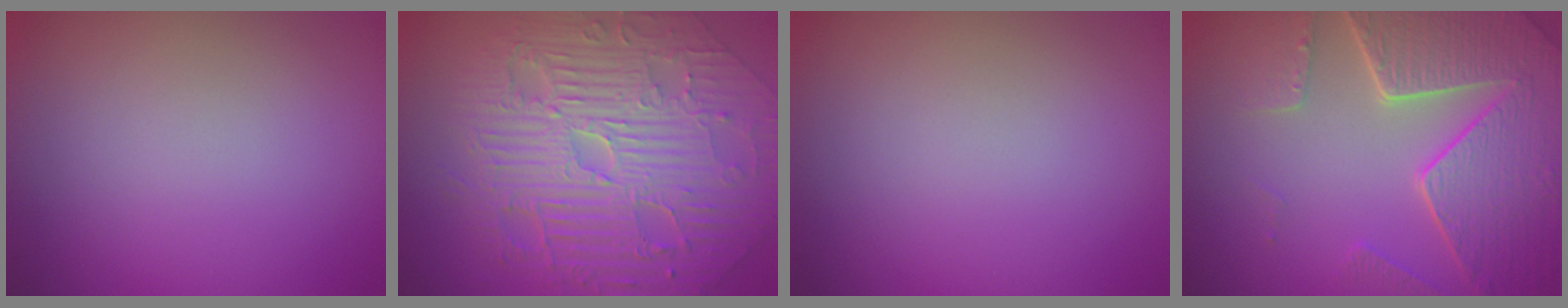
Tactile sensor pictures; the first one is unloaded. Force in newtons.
{"total": 11.9, "press": 7.7, "slide": 9.1}
{"total": 0.0}
{"total": 8.4, "press": 6.1, "slide": 5.7}